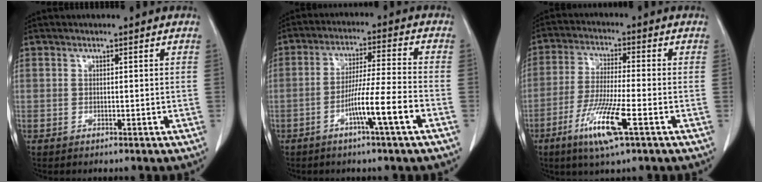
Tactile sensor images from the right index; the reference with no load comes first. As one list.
[{"total": 8.7, "force": [-3.9, -1.1, 7.7], "torque": [-0.138, 0.001, -0.072]}, {"total": 10.1, "force": [-4.8, 0.4, 8.9], "torque": [-0.180, -0.022, -0.090]}]